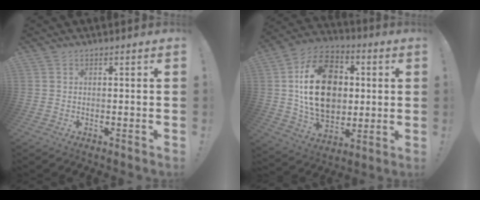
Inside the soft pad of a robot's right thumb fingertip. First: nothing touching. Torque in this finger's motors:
{"motor_torque": [0.59, 1.98, 0.74, -0.07, 0.28]}